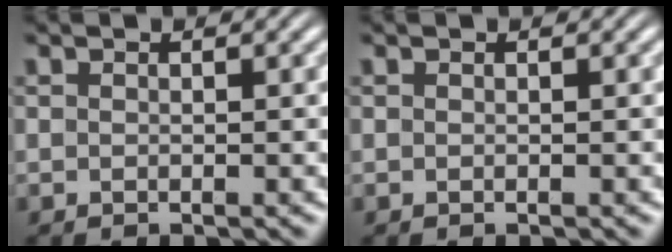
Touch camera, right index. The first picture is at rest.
{"total": 0.0}